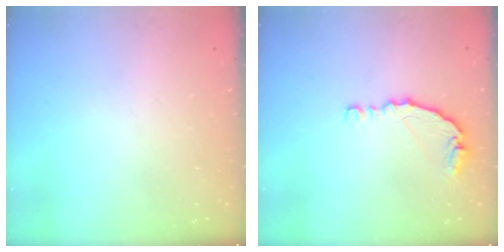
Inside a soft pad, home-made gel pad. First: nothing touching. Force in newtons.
{"total": 9.9, "press": 9.9, "slide": 0.8}